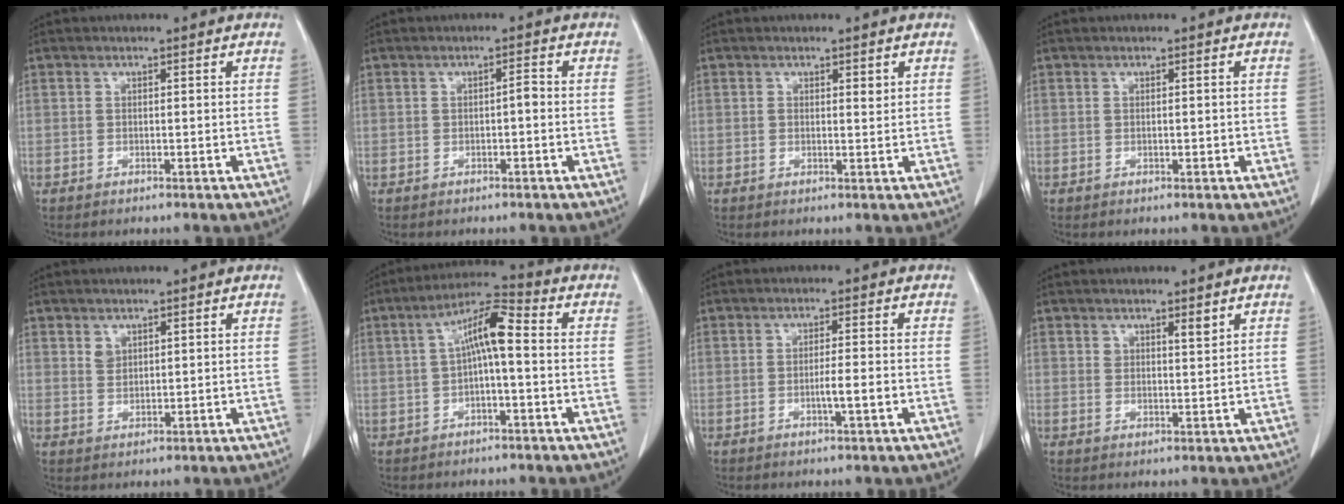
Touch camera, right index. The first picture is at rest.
{"total": 1.9, "force": [-0.3, 0.7, 1.7], "torque": [-0.033, 0.012, -0.002]}
{"total": 1.8, "force": [0.6, 0.9, 1.4], "torque": [-0.029, 0.003, 0.011]}
{"total": 1.2, "force": [-0.2, 0.6, 1.0], "torque": [-0.025, 0.004, 0.002]}
{"total": 2.2, "force": [1.1, 1.6, 1.1], "torque": [-0.022, 0.003, 0.029]}
{"total": 8.1, "force": [0.5, 2.0, 7.8], "torque": [-0.149, 0.032, 0.005]}
{"total": 3.4, "force": [-0.9, 0.4, 3.3], "torque": [-0.059, 0.000, -0.013]}
{"total": 2.6, "force": [1.7, 1.0, 1.7], "torque": [-0.029, -0.003, 0.033]}